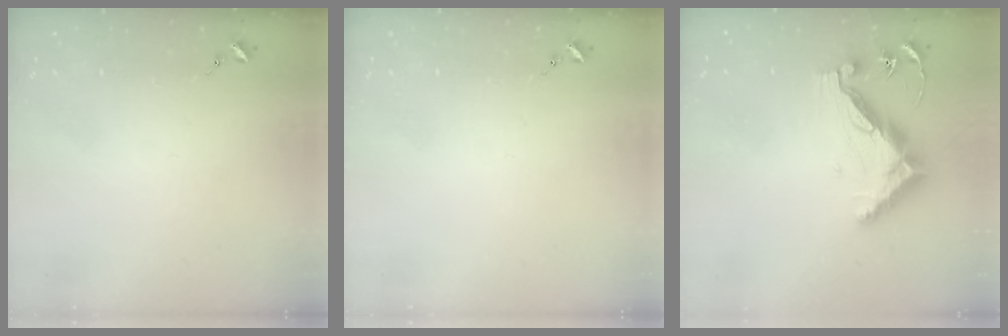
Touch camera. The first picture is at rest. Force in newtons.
{"total": 0.0}
{"total": 12.7, "press": 12.7, "slide": 0.5}